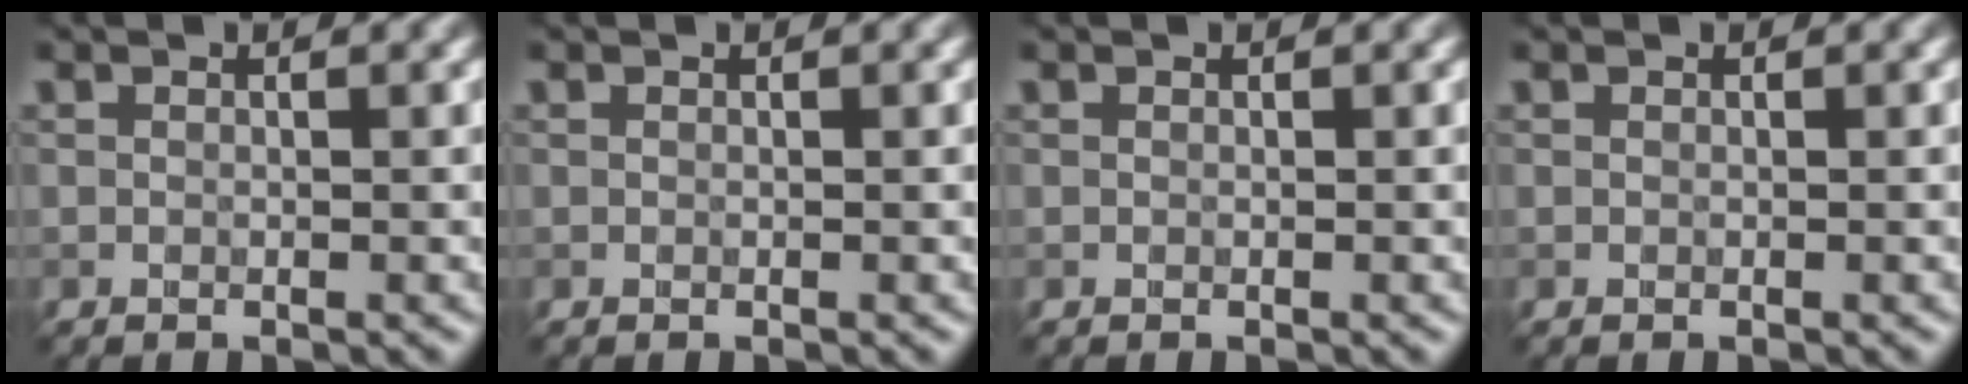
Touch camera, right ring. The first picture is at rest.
{"total": 0.0}
{"total": 0.0}
{"total": 0.0}